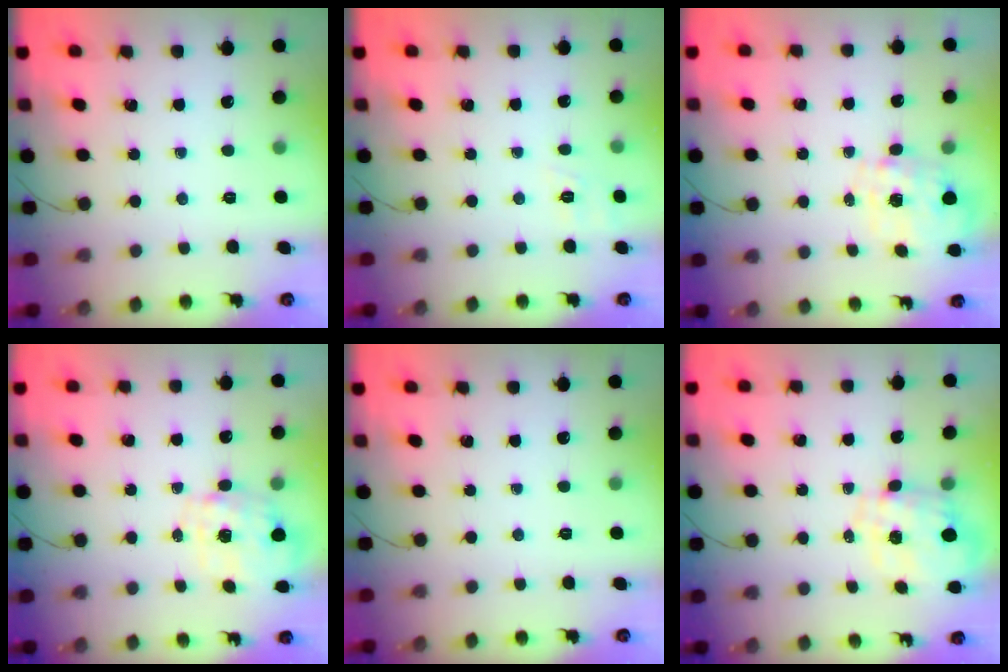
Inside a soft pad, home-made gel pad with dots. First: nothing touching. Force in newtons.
{"total": 8.0, "press": 7.8, "slide": 1.9}
{"total": 8.1, "press": 8.1, "slide": 0.7}
{"total": 2.8, "press": 2.6, "slide": 0.9}
{"total": 0.0}
{"total": 1.7, "press": 1.6, "slide": 0.6}